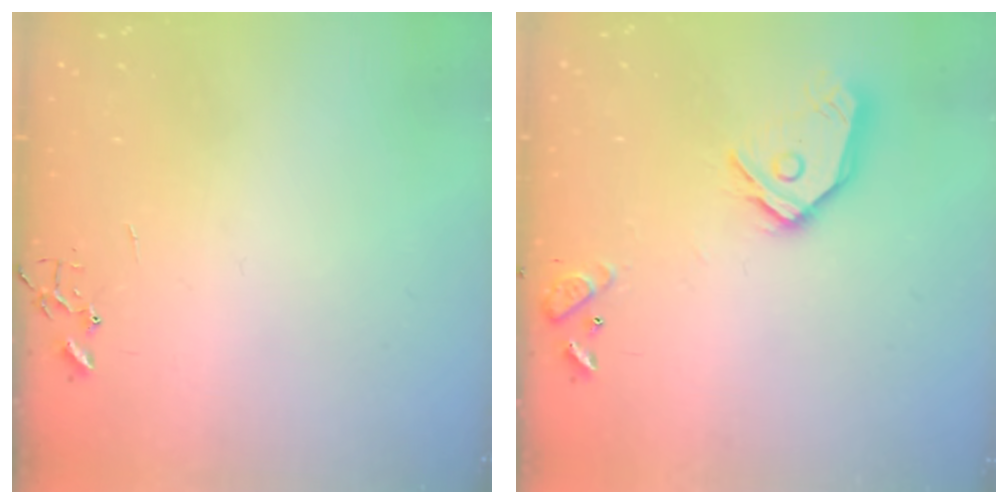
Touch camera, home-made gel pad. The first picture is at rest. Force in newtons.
{"total": 14.7, "press": 14.6, "slide": 2.0}